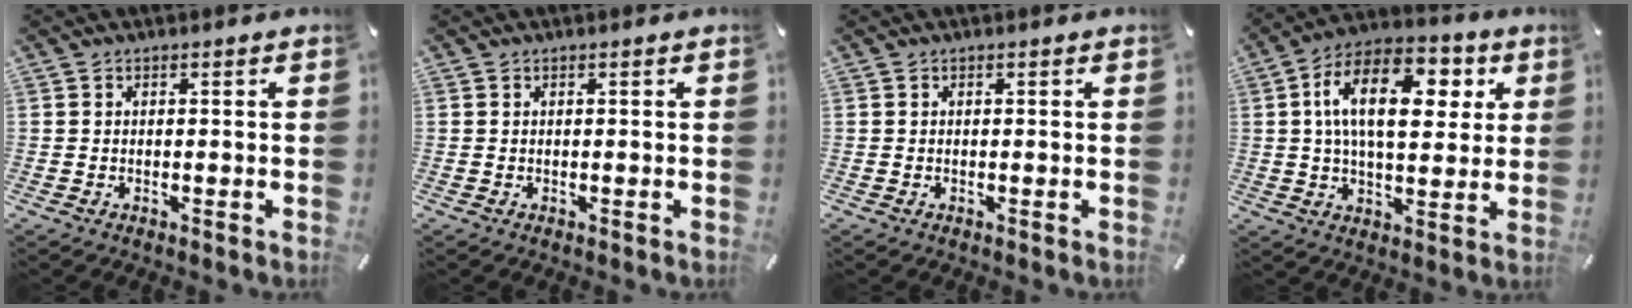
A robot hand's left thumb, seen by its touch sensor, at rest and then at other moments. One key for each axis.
{"total": 0.0}
{"total": 0.0}
{"total": 17.6, "fx": 5.2, "fy": 10.3, "fz": 13.3, "tx": -0.226, "ty": -0.004, "tz": 0.085}